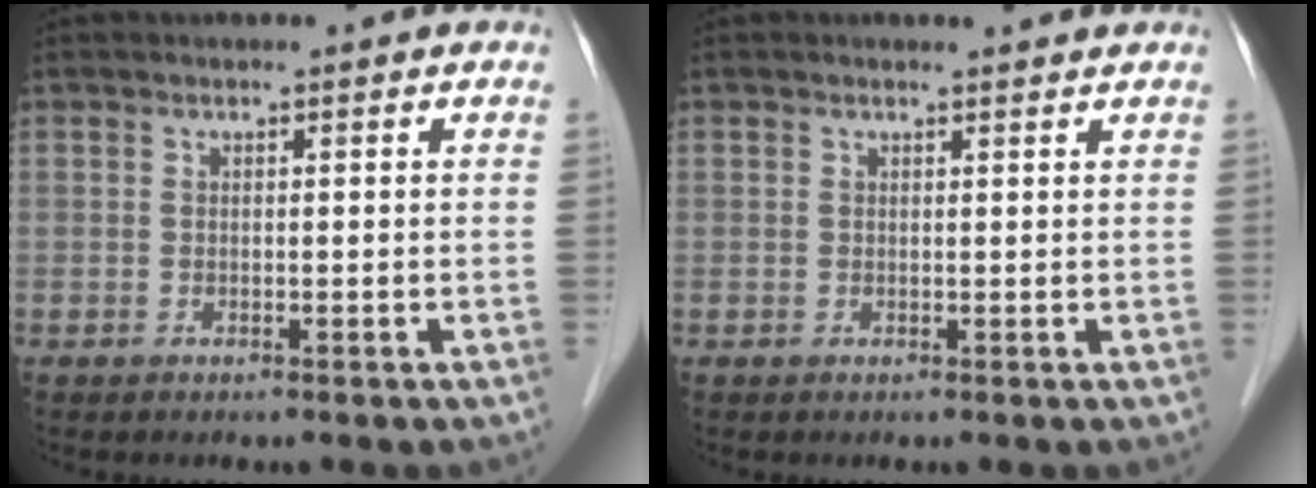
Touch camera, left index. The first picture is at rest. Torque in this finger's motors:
{"motor_torque": [0.19, -0.24, 0.02, 0.00]}